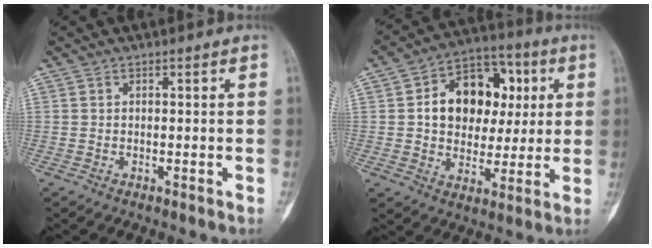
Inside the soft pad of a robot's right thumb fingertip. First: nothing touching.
{"total": 16.2, "force": [3.0, 11.9, 10.5], "torque": [-0.108, 0.015, 0.045]}